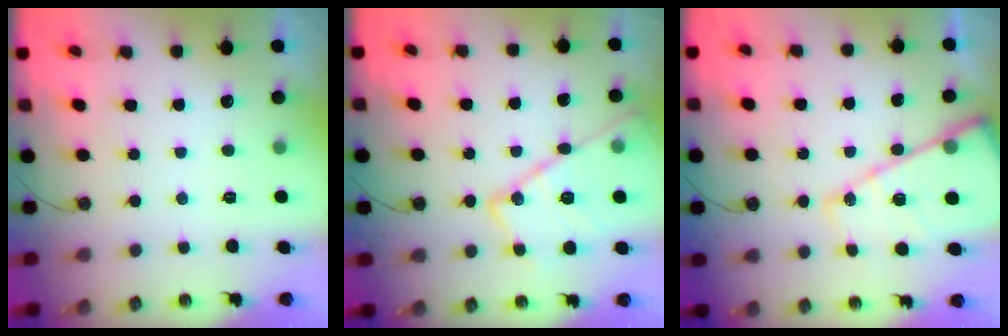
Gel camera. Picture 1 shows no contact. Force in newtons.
{"total": 18.2, "press": 18.2, "slide": 1.5}
{"total": 18.0, "press": 17.9, "slide": 2.3}